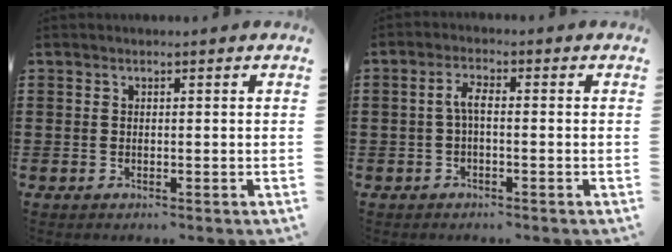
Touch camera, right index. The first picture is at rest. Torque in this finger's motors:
{"motor_torque": [0.62, -0.50, 0.33, 0.08]}